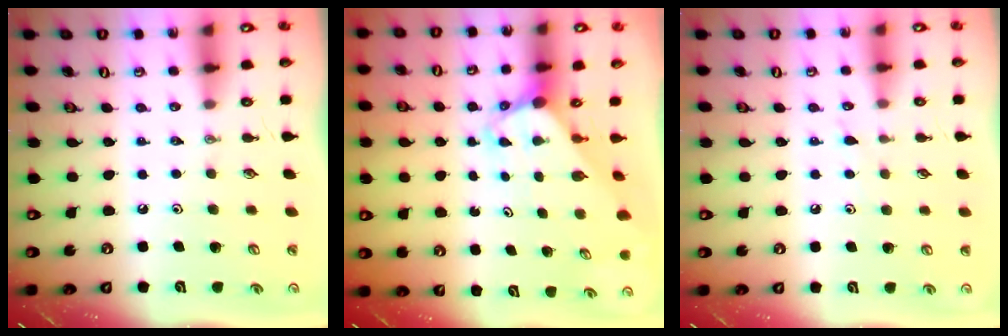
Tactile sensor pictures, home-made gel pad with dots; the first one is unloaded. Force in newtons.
{"total": 2.9, "press": 2.9, "slide": 0.2}
{"total": 4.8, "press": 4.8, "slide": 0.6}